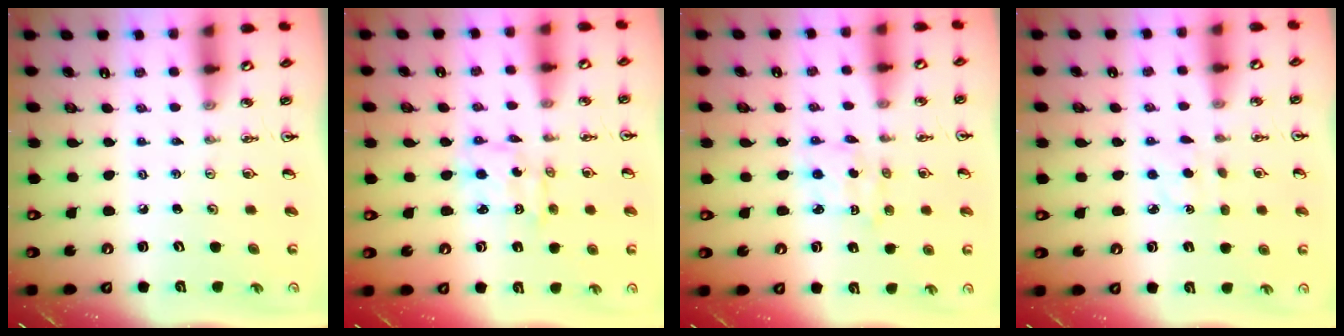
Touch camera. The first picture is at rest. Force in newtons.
{"total": 2.7, "press": 2.7, "slide": 0.2}
{"total": 3.1, "press": 3.1, "slide": 0.5}
{"total": 2.7, "press": 2.7, "slide": 0.4}